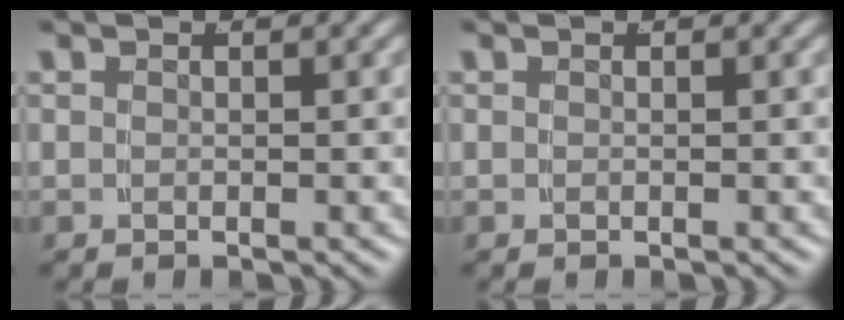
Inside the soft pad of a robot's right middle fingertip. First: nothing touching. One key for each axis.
{"total": 0.0}